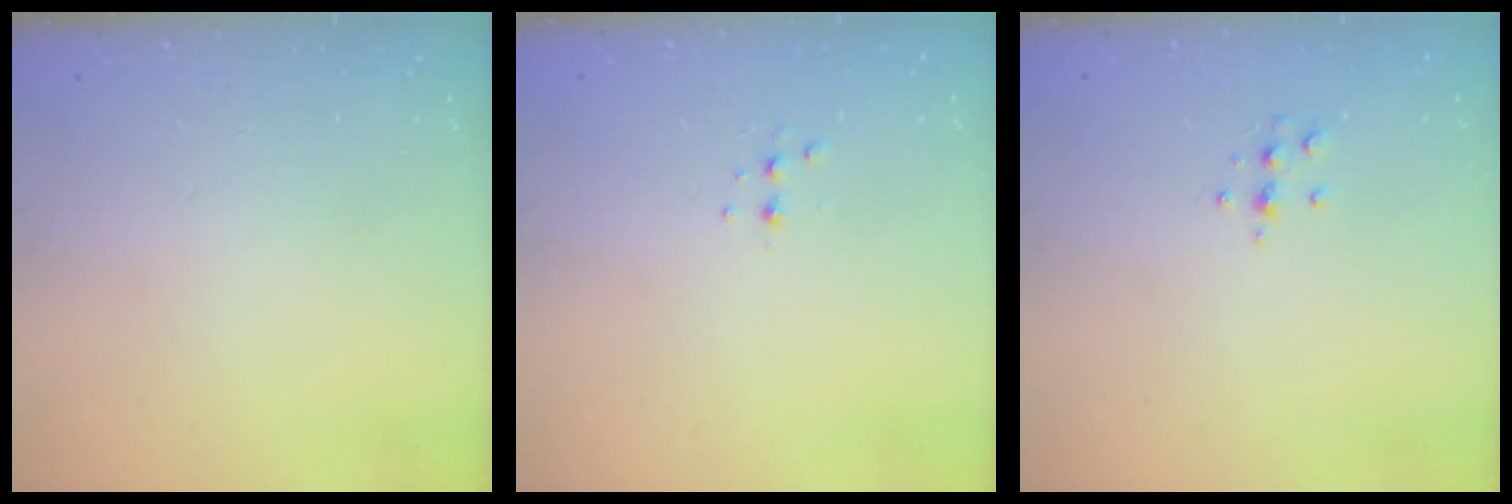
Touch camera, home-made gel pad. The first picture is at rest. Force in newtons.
{"total": 2.3, "press": 2.2, "slide": 0.6}
{"total": 6.1, "press": 6.0, "slide": 0.9}